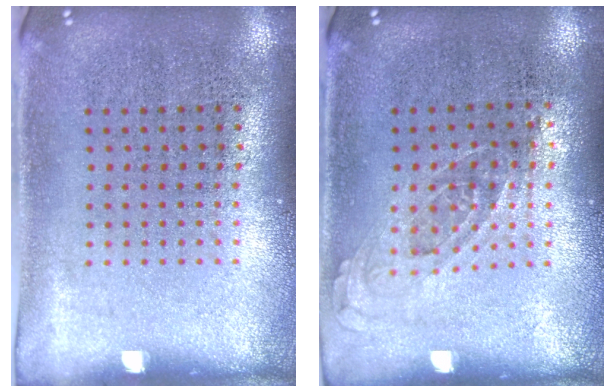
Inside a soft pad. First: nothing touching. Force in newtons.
{"total": 0.6, "press": 0.6, "slide": 0.3}